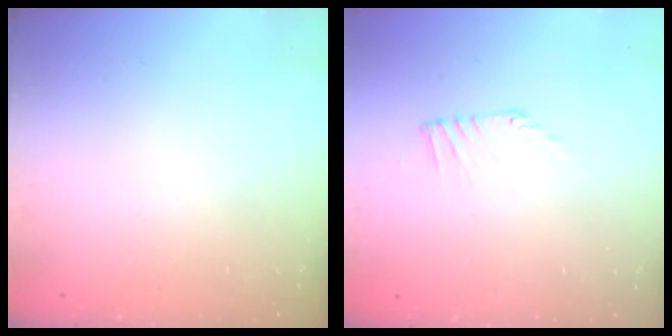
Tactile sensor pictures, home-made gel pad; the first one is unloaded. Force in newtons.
{"total": 0.8, "press": 0.8, "slide": 0.2}